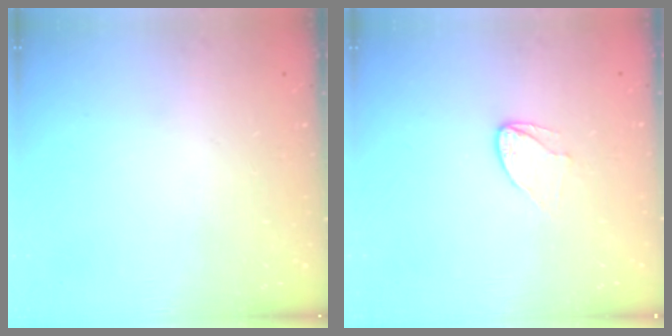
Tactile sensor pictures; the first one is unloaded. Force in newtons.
{"total": 4.8, "press": 4.8, "slide": 0.4}